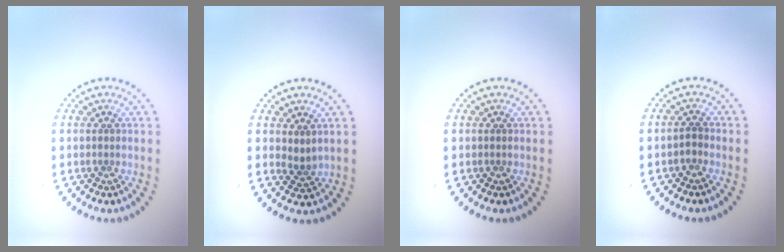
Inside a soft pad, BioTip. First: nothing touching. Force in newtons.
{"total": 1.6, "press": 1.1, "slide": 1.1}
{"total": 0.0}
{"total": 0.6, "press": 0.6, "slide": 0.2}